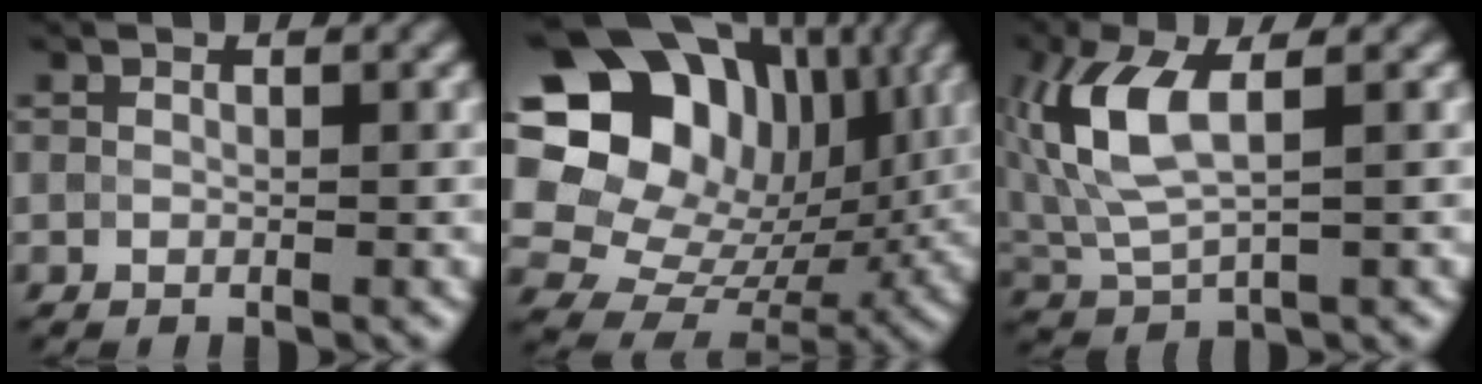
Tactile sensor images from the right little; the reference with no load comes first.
{"total": 20.6, "force": [6.7, 16.3, 10.6], "torque": [-0.219, 0.052, 0.113]}
{"total": 6.6, "force": [1.3, 3.0, 5.7], "torque": [-0.138, 0.006, 0.024]}